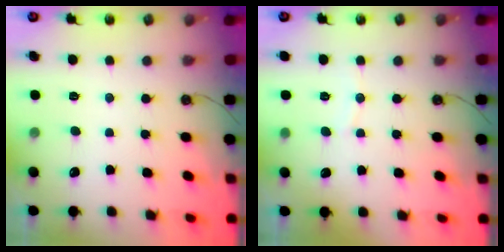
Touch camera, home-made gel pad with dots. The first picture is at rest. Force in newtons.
{"total": 2.8, "press": 2.8, "slide": 0.3}